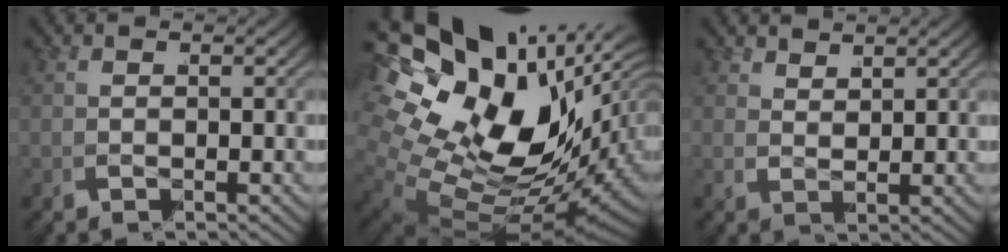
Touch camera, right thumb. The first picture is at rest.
{"total": 20.3, "force": [2.0, 13.6, 14.9], "torque": [-0.282, -0.023, 0.039]}
{"total": 2.1, "force": [2.0, -0.5, -0.6], "torque": [0.025, 0.008, 0.034]}